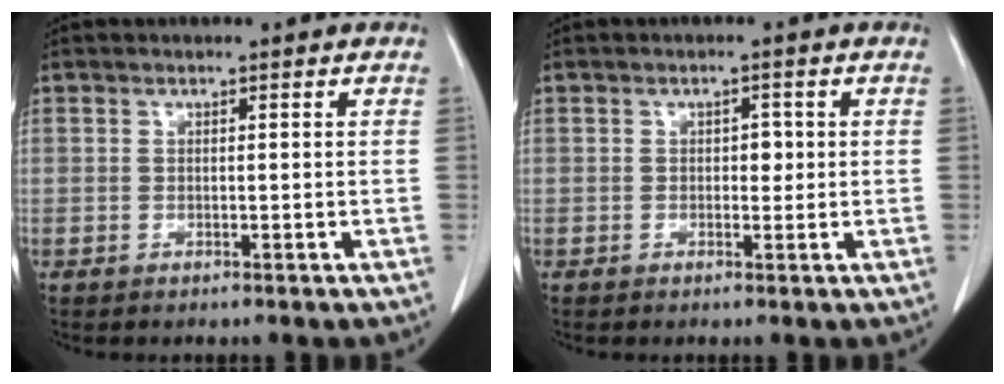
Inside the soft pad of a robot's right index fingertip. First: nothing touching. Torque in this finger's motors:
{"motor_torque": [0.20, -0.15, -0.01, 0.00]}